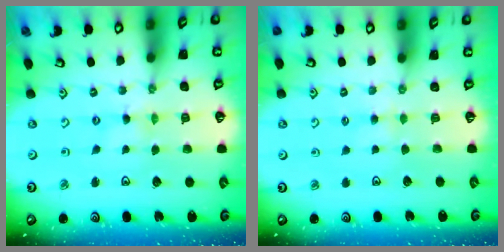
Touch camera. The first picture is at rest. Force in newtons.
{"total": 2.3, "press": 2.2, "slide": 0.5}